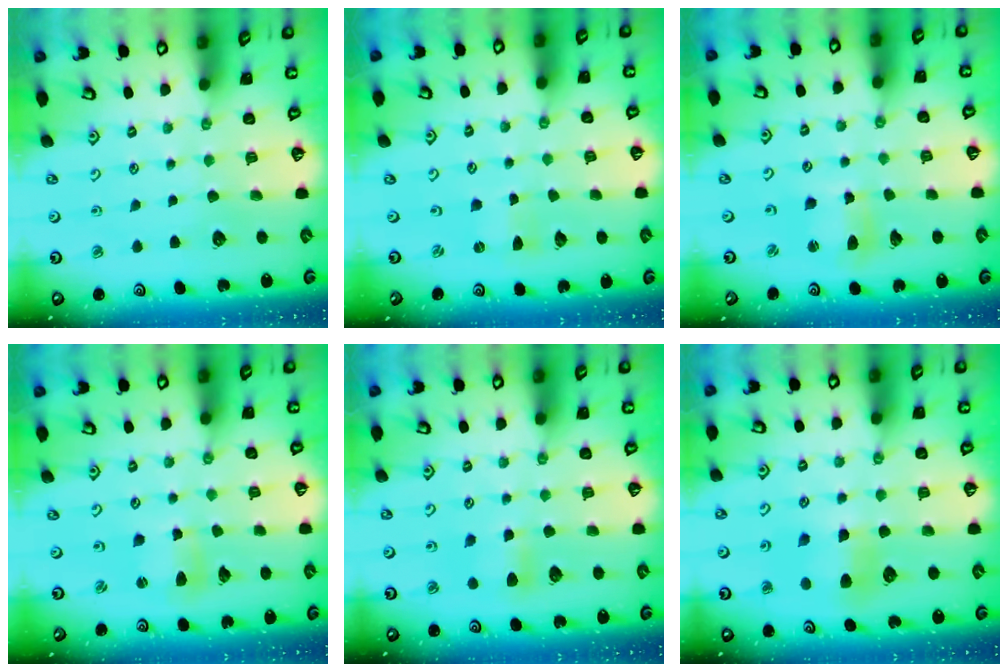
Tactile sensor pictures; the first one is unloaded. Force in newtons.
{"total": 0.0}
{"total": 6.3, "press": 6.2, "slide": 0.7}
{"total": 3.7, "press": 3.7, "slide": 0.3}
{"total": 5.1, "press": 5.0, "slide": 0.7}
{"total": 7.1, "press": 7.1, "slide": 0.7}